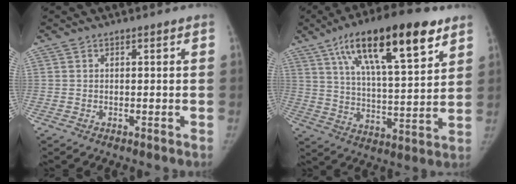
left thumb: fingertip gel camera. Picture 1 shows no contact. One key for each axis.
{"total": 22.6, "fx": 12.3, "fy": 6.9, "fz": 17.6, "tx": -0.269, "ty": -0.025, "tz": 0.206}